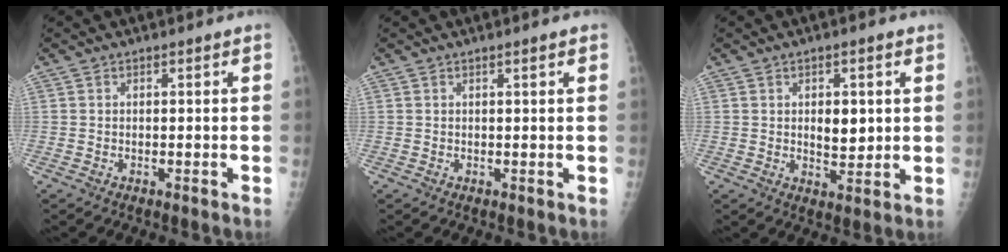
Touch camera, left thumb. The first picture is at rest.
{"total": 1.3, "force": [0.8, 0.0, 1.1], "torque": [-0.015, 0.000, 0.009]}
{"total": 6.1, "force": [1.3, 3.4, 4.9], "torque": [-0.049, -0.010, 0.021]}